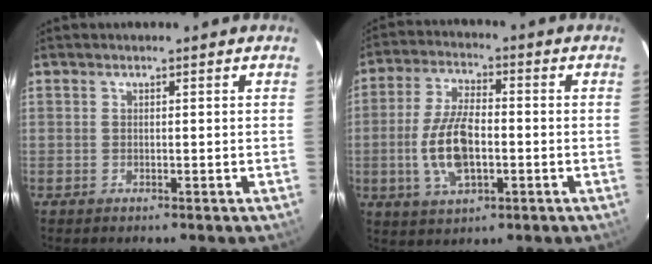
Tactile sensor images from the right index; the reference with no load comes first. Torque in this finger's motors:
{"motor_torque": [1.75, -0.38, 0.70, 0.10]}